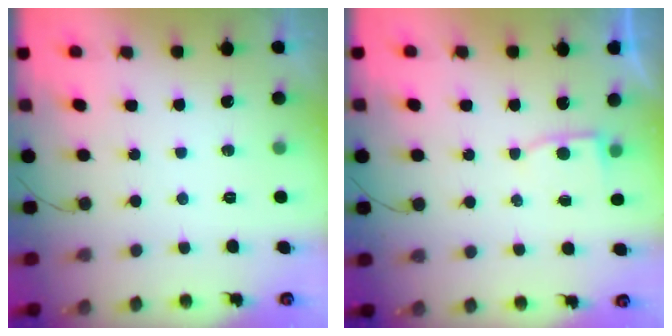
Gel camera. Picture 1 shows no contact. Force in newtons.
{"total": 3.3, "press": 3.2, "slide": 0.3}